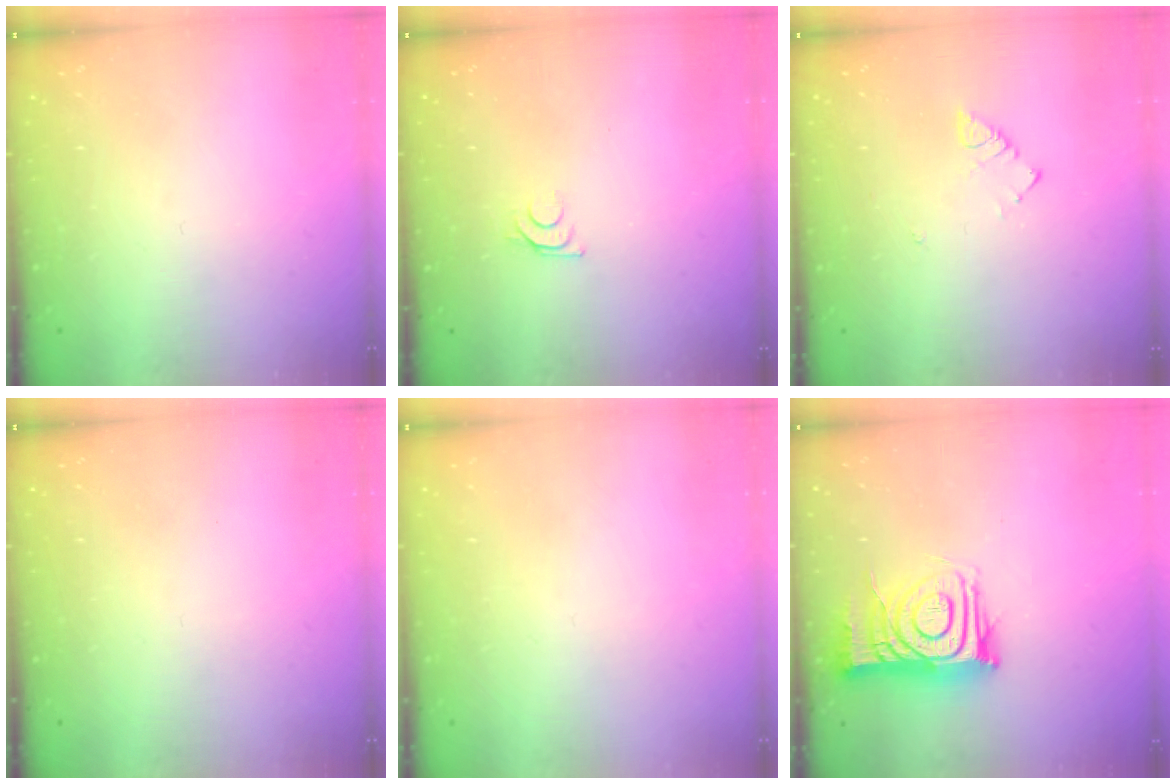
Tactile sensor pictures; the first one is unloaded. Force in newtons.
{"total": 6.0, "press": 6.0, "slide": 0.6}
{"total": 3.0, "press": 2.9, "slide": 0.4}
{"total": 0.0}
{"total": 1.9, "press": 1.9, "slide": 0.2}
{"total": 14.2, "press": 14.2, "slide": 1.2}